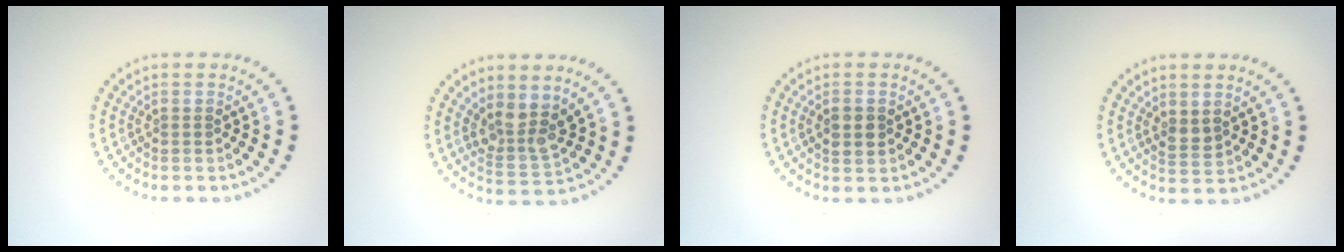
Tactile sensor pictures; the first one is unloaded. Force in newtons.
{"total": 3.3, "press": 2.7, "slide": 1.9}
{"total": 1.9, "press": 1.9, "slide": 0.1}
{"total": 1.4, "press": 1.3, "slide": 0.6}